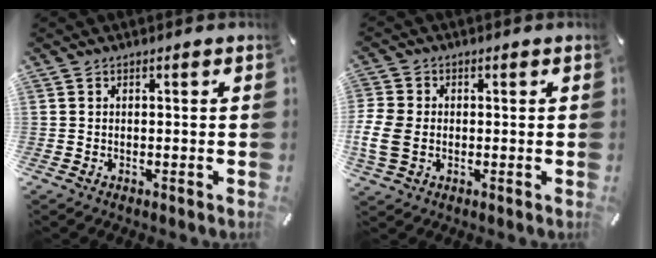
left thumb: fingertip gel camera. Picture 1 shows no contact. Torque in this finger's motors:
{"motor_torque": [1.33, 1.38, 1.11, 0.32, 0.36]}